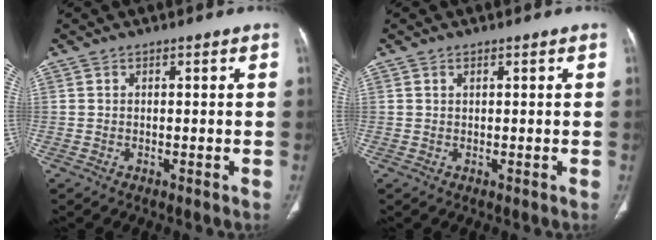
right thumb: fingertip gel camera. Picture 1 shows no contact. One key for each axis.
{"total": 0.7, "fx": 0.4, "fy": 0.4, "fz": 0.4, "tx": -0.007, "ty": -0.001, "tz": 0.007}